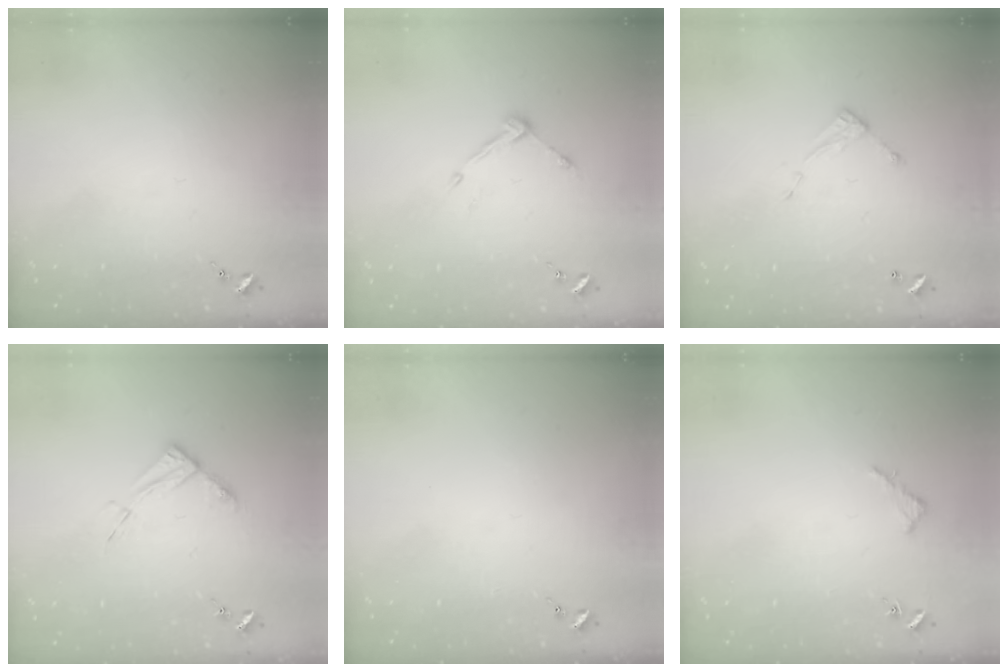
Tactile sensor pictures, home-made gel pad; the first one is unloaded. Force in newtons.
{"total": 6.9, "press": 6.9, "slide": 0.3}
{"total": 5.0, "press": 4.9, "slide": 0.2}
{"total": 8.7, "press": 8.6, "slide": 0.9}
{"total": 0.0}
{"total": 2.6, "press": 2.6, "slide": 0.2}